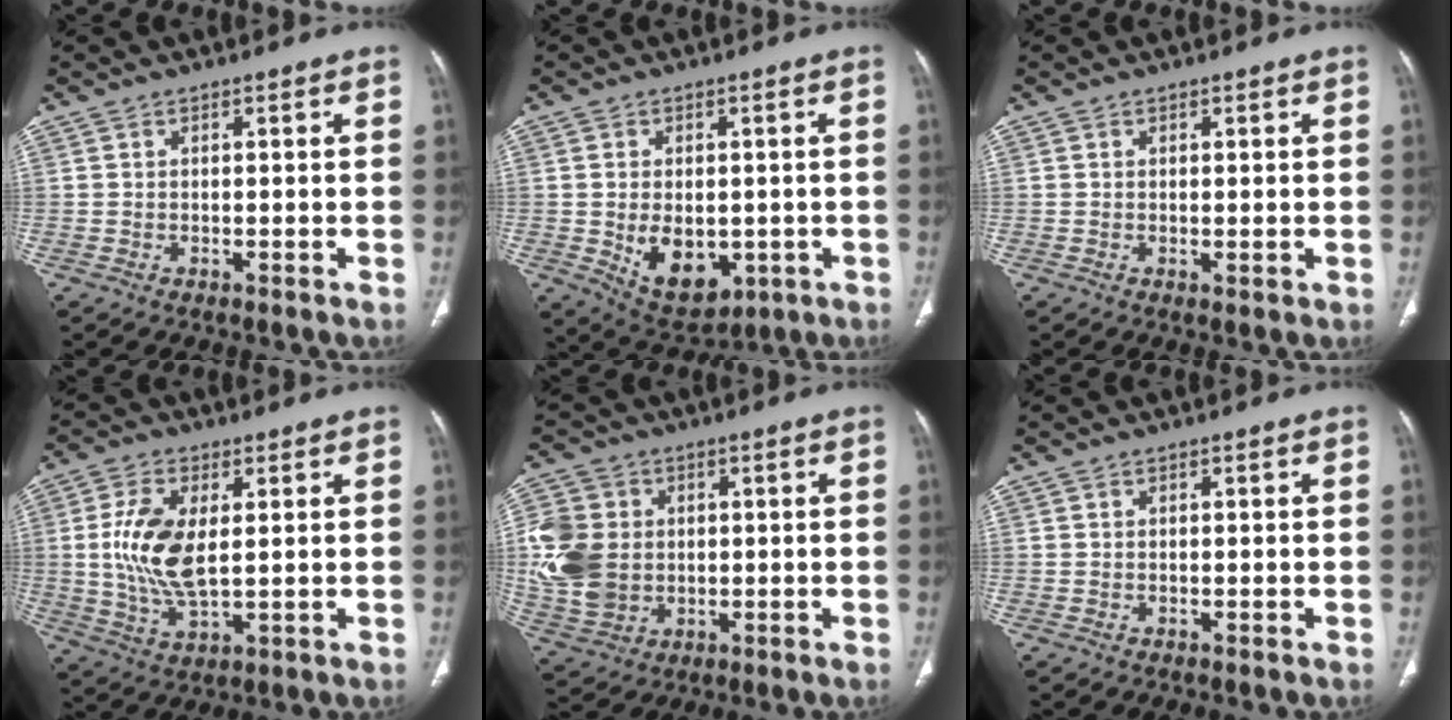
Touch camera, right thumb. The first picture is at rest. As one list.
[{"total": 10.4, "force": [-2.0, 6.8, 7.7], "torque": [-0.093, -0.009, -0.009]}, {"total": 0.8, "force": [0.0, 0.3, 0.8], "torque": [-0.019, -0.006, 0.002]}, {"total": 11.2, "force": [1.4, 5.4, 9.7], "torque": [-0.202, -0.012, 0.031]}, {"total": 12.7, "force": [0.6, 10.4, 7.2], "torque": [-0.137, 0.000, 0.019]}, {"total": 0.0}]